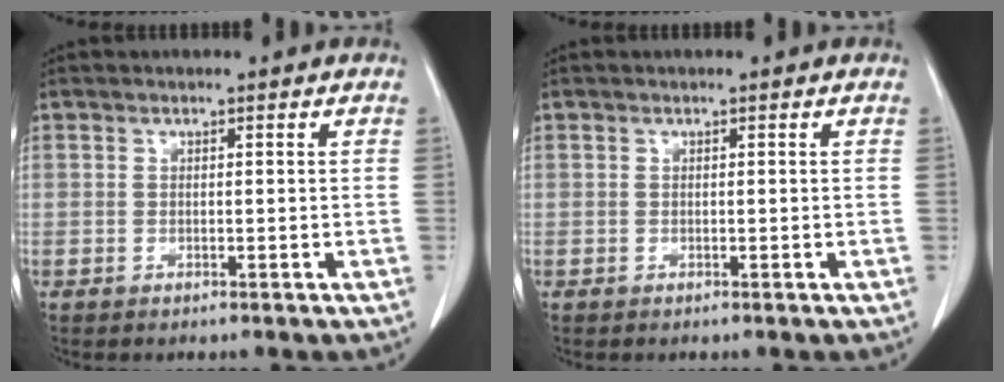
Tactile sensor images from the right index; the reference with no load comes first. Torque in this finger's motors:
{"motor_torque": [0.00, 0.00, 0.01, 0.01]}